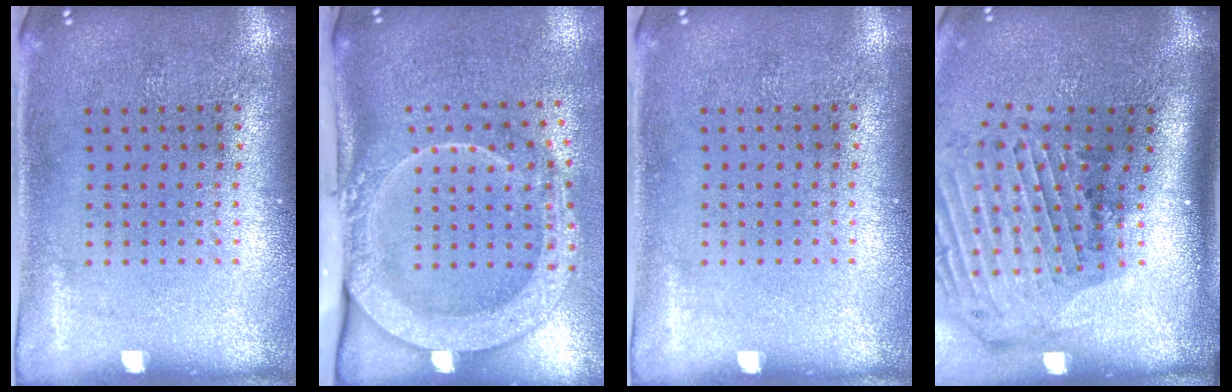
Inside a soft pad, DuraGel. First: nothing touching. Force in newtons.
{"total": 2.8, "press": 2.0, "slide": 1.9}
{"total": 0.0}
{"total": 3.1, "press": 2.1, "slide": 2.2}